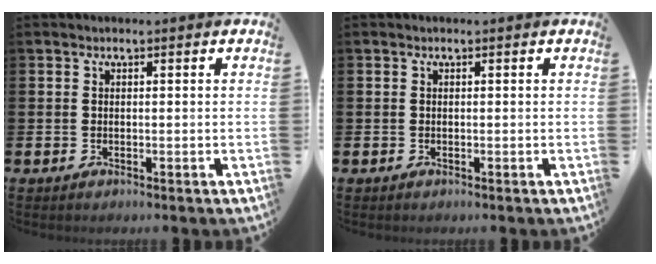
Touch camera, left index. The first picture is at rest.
{"total": 0.0}